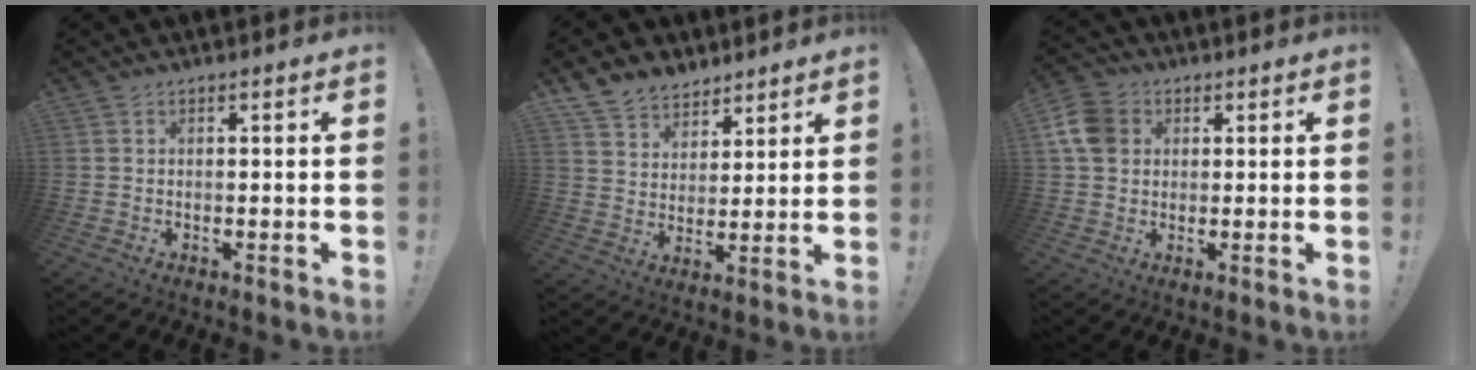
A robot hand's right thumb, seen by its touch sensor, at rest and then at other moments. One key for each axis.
{"total": 9.2, "fx": 7.1, "fy": 5.7, "fz": 1.1, "tx": -0.030, "ty": -0.051, "tz": 0.144}
{"total": 9.3, "fx": 2.3, "fy": 7.5, "fz": 5.0, "tx": -0.089, "ty": 0.001, "tz": 0.048}